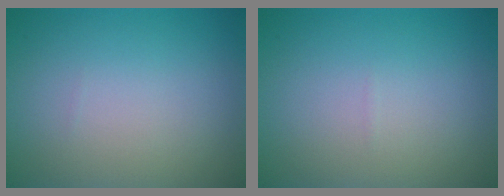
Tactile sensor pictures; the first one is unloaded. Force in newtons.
{"total": 0.0}